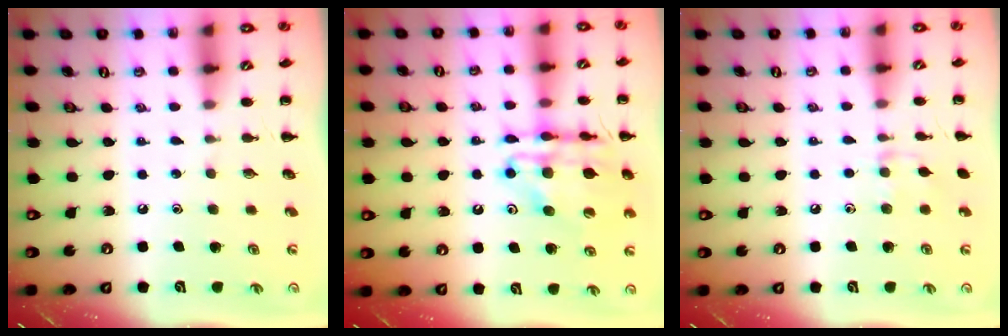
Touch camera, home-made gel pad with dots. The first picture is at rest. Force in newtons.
{"total": 17.1, "press": 16.8, "slide": 3.4}
{"total": 6.0, "press": 5.8, "slide": 1.7}